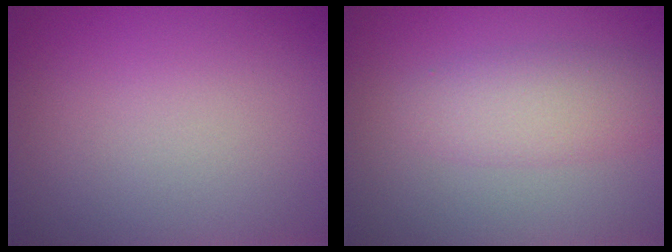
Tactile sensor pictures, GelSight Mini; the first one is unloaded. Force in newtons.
{"total": 3.2, "press": 3.2, "slide": 0.1}